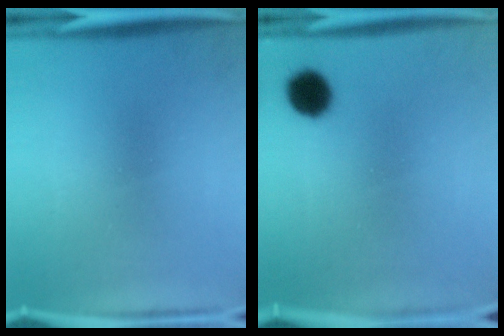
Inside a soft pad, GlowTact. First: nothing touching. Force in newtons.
{"total": 6.9}